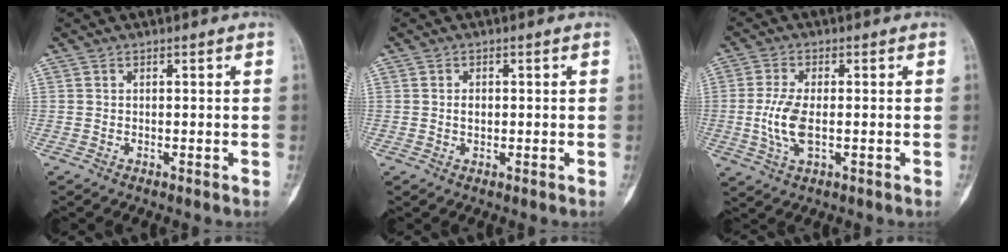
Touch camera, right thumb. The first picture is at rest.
{"total": 1.5, "force": [0.1, 1.0, 1.1], "torque": [-0.013, 0.001, 0.001]}
{"total": 7.0, "force": [-0.8, 3.1, 6.3], "torque": [-0.143, -0.005, -0.015]}